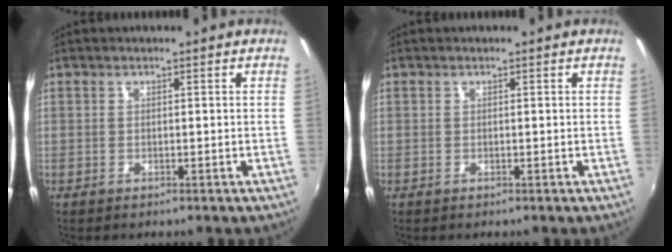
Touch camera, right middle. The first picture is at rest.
{"total": 0.0}